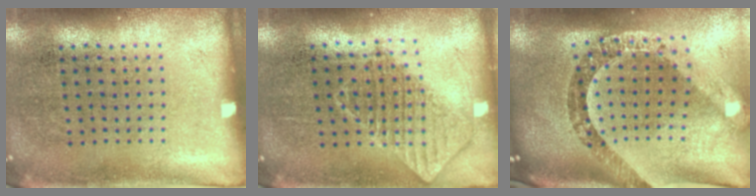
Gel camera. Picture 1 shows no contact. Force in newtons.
{"total": 0.8, "press": 0.8, "slide": 0.0}
{"total": 2.8, "press": 2.1, "slide": 1.8}